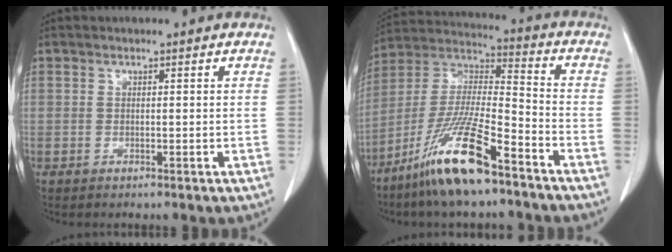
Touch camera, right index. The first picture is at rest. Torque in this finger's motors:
{"motor_torque": [1.45, -0.69, 0.51, 0.21]}